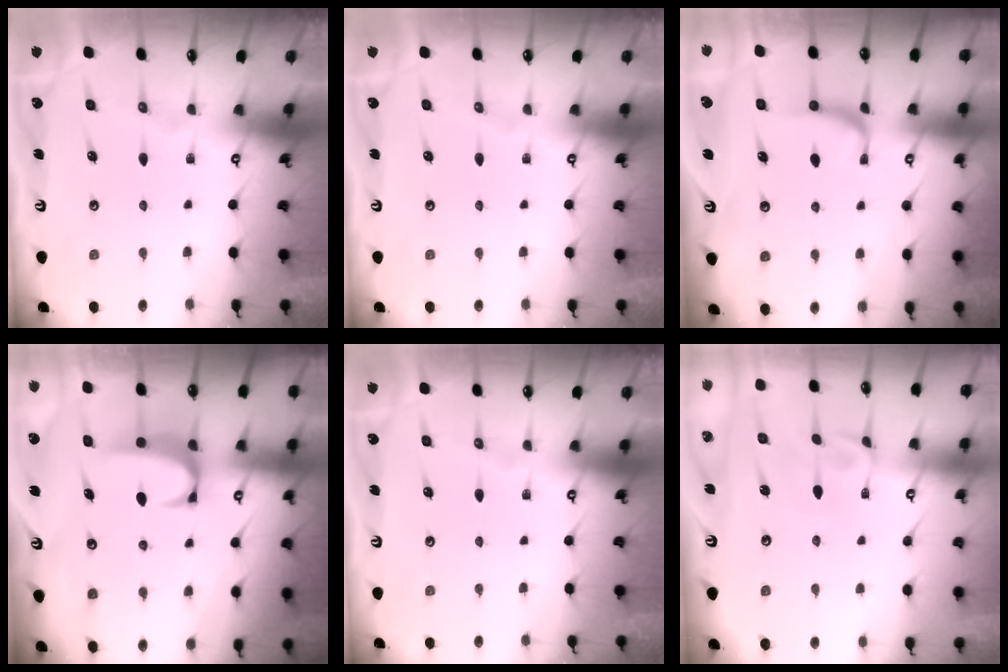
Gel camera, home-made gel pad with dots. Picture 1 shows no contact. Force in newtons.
{"total": 0.0}
{"total": 0.8, "press": 0.6, "slide": 0.6}
{"total": 2.0, "press": 2.0, "slide": 0.3}
{"total": 0.0}
{"total": 3.9, "press": 3.9, "slide": 0.2}